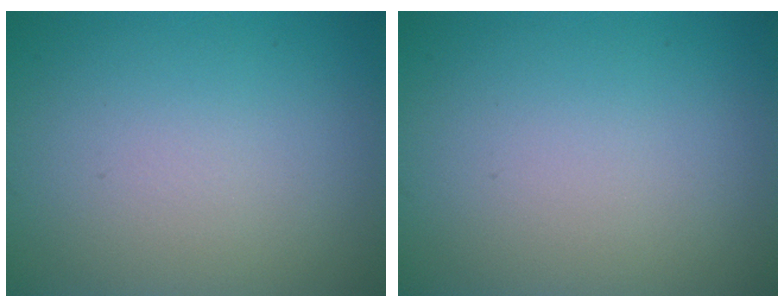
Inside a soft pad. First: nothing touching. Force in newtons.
{"total": 0.0}